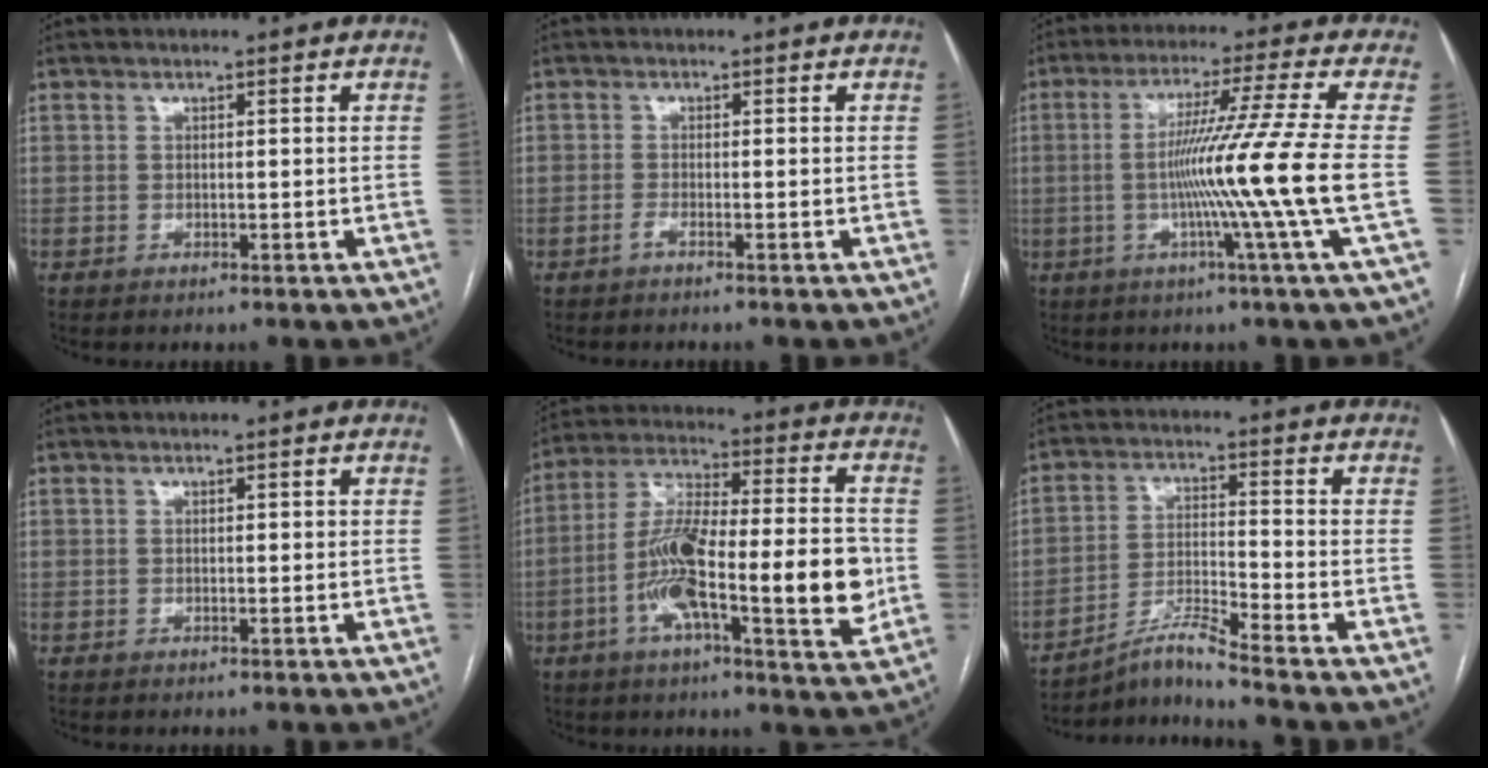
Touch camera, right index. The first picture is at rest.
{"total": 0.8, "force": [-0.7, -0.2, 0.4], "torque": [-0.008, 0.001, -0.014]}
{"total": 13.4, "force": [-2.3, -4.1, 12.5], "torque": [-0.214, -0.017, -0.041]}
{"total": 0.5, "force": [0.1, 0.2, 0.4], "torque": [-0.006, 0.001, 0.001]}
{"total": 19.6, "force": [-4.0, 3.8, 18.8], "torque": [-0.307, 0.015, -0.066]}
{"total": 6.9, "force": [-6.1, -2.3, 2.4], "torque": [-0.056, -0.018, -0.112]}